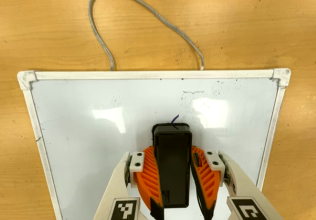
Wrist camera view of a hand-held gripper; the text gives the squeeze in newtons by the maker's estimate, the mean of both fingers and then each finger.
{"total": 13.0, "left": 13.0, "right": 13.0}